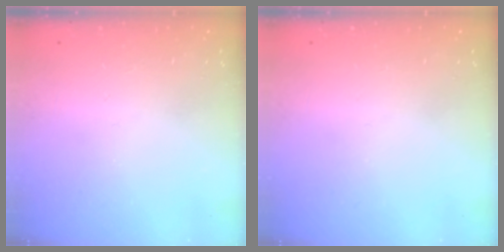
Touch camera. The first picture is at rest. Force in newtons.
{"total": 0.0}